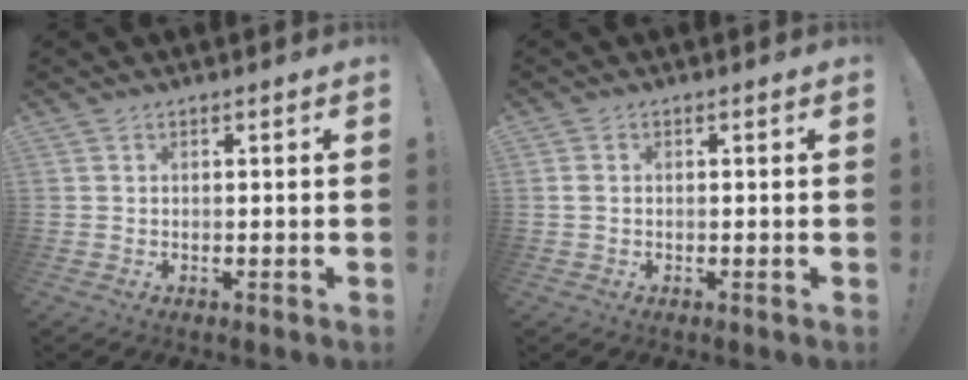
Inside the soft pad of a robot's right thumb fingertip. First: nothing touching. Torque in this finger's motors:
{"motor_torque": [-0.15, 0.05, -0.03, 0.14, 0.08]}